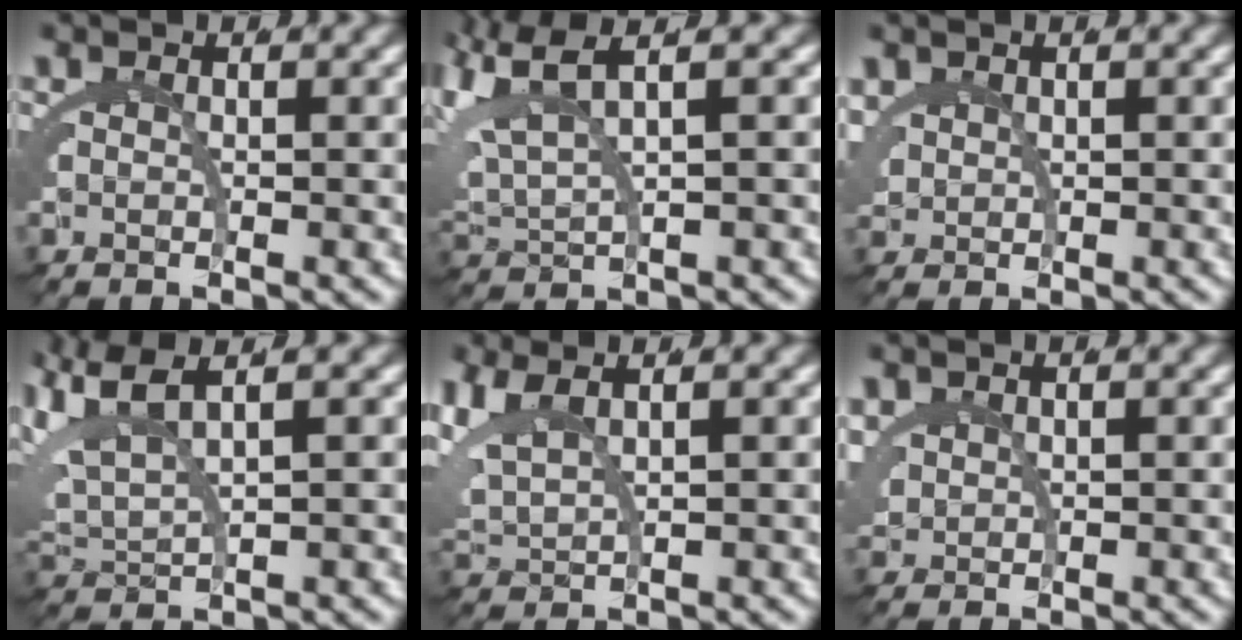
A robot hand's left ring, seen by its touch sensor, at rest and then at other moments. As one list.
[{"total": 4.8, "force": [2.4, 2.0, 3.6], "torque": [-0.081, 0.007, 0.049]}, {"total": 2.2, "force": [0.8, 1.9, 0.9], "torque": [-0.027, -0.005, 0.020]}, {"total": 4.2, "force": [2.5, 1.5, 3.0], "torque": [-0.081, 0.004, 0.056]}, {"total": 2.9, "force": [2.2, 0.7, 1.7], "torque": [-0.057, 0.002, 0.051]}, {"total": 2.6, "force": [0.8, 2.2, 1.1], "torque": [-0.031, -0.006, 0.020]}]